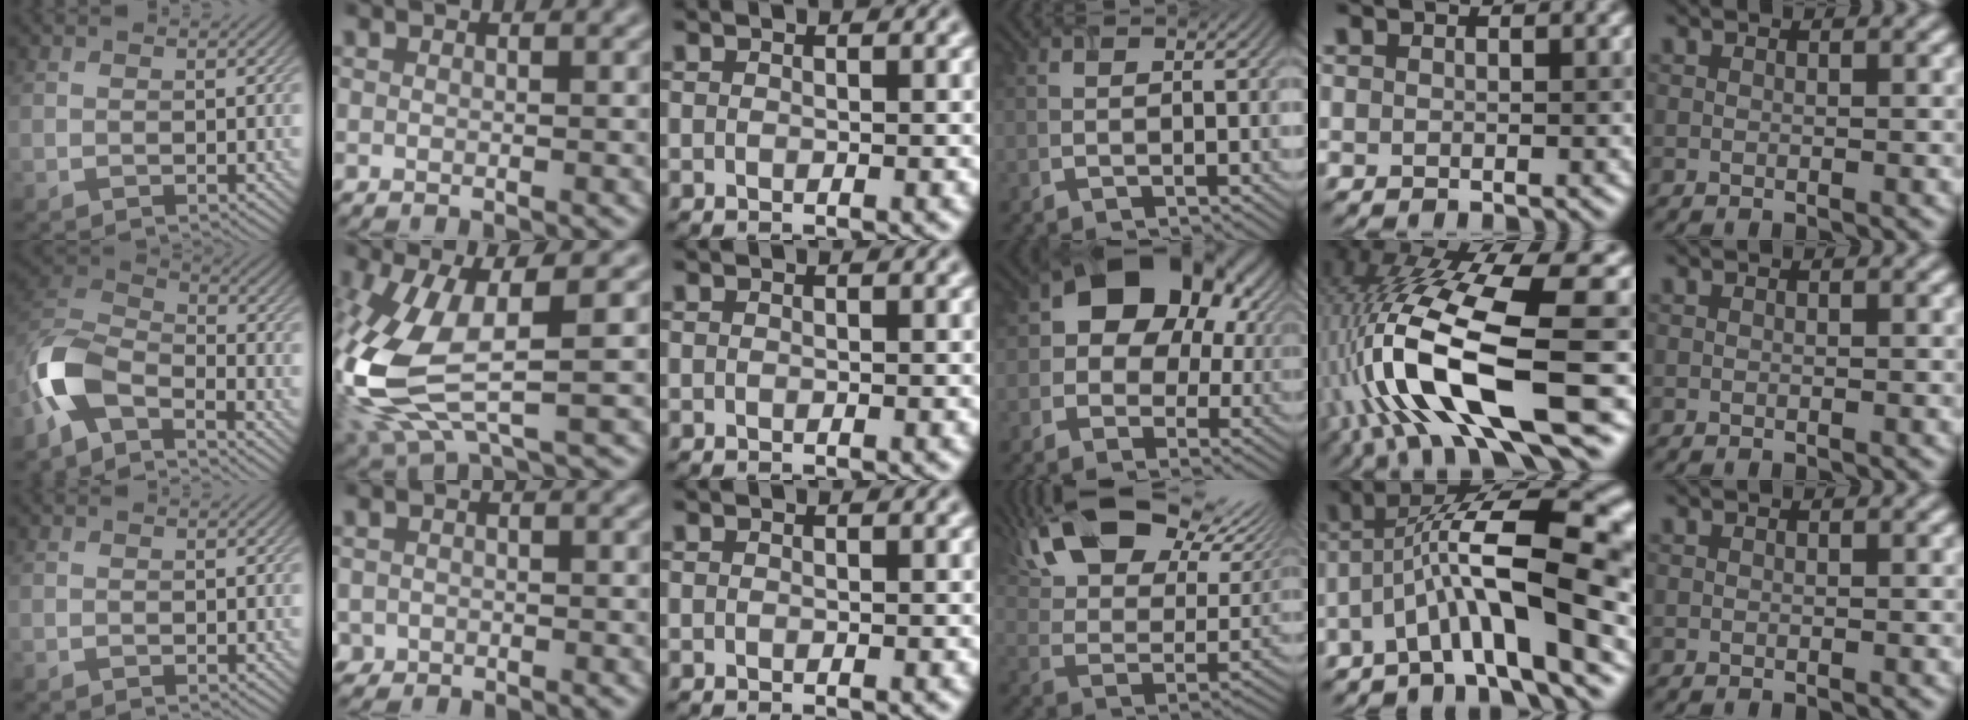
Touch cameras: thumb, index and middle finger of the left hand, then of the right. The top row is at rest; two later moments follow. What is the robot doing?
{"motion": "extract", "object": "airpods case & airpods"}